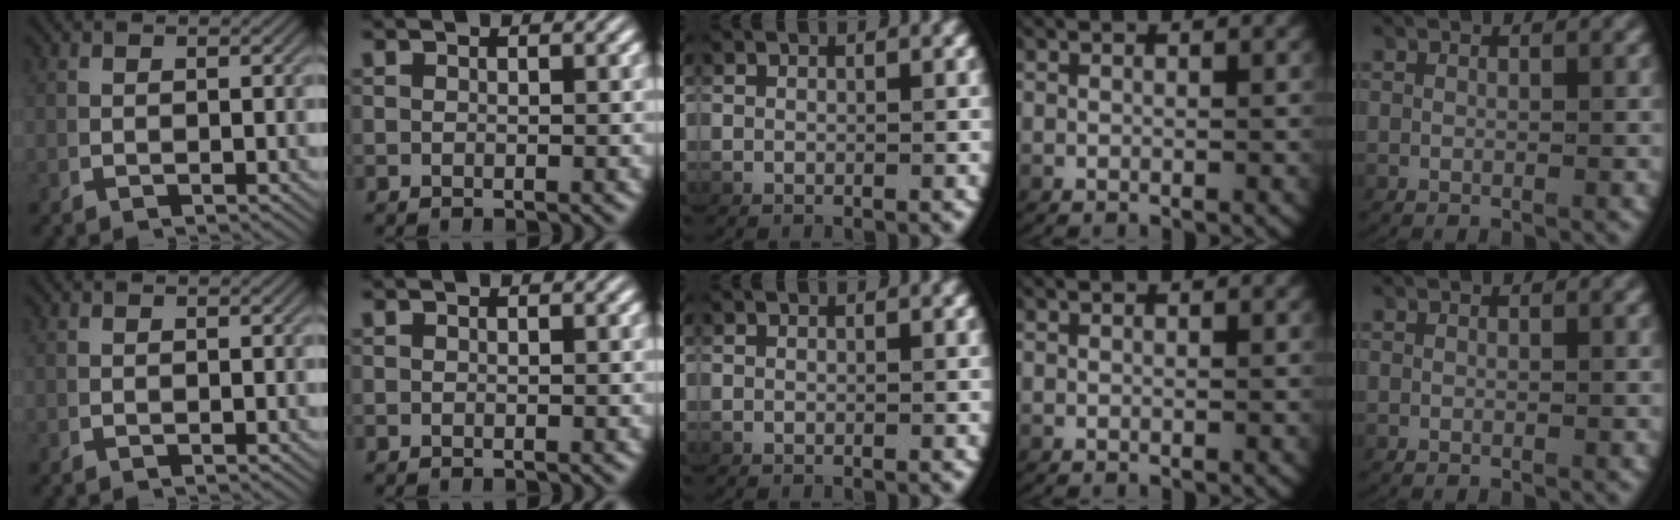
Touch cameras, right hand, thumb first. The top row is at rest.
{}